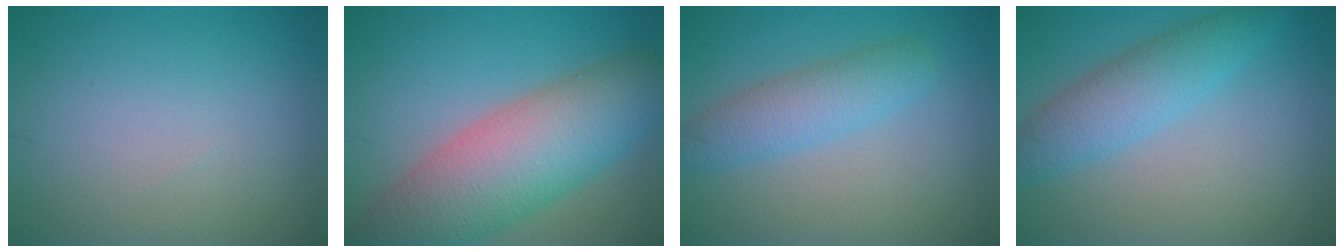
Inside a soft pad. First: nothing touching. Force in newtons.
{"total": 10.5, "press": 10.5, "slide": 0.8}
{"total": 3.6, "press": 3.6, "slide": 0.0}
{"total": 4.3, "press": 4.3, "slide": 0.1}